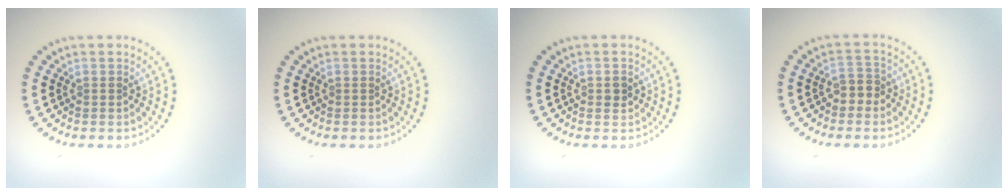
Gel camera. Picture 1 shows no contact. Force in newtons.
{"total": 0.0}
{"total": 1.0, "press": 1.0, "slide": 0.1}
{"total": 1.9, "press": 1.7, "slide": 0.8}